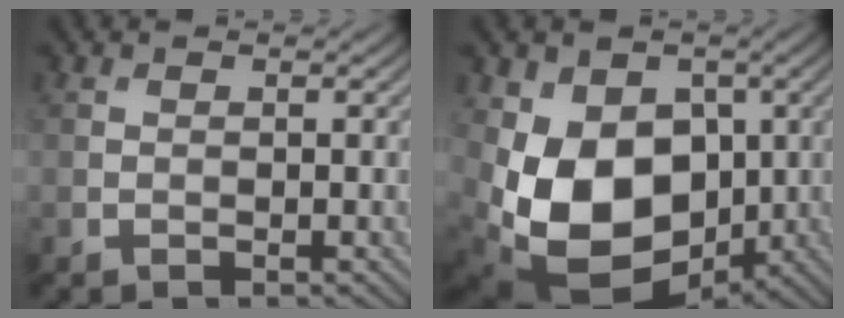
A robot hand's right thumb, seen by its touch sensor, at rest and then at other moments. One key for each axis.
{"total": 13.4, "fx": -0.7, "fy": 9.9, "fz": 9.1, "tx": -0.184, "ty": -0.032, "tz": -0.011}